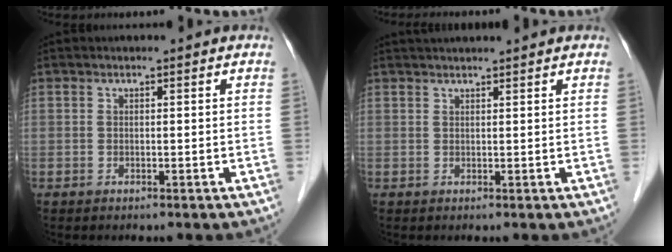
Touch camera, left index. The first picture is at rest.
{"total": 5.8, "force": [5.4, -0.1, 2.2], "torque": [-0.027, 0.036, 0.071]}